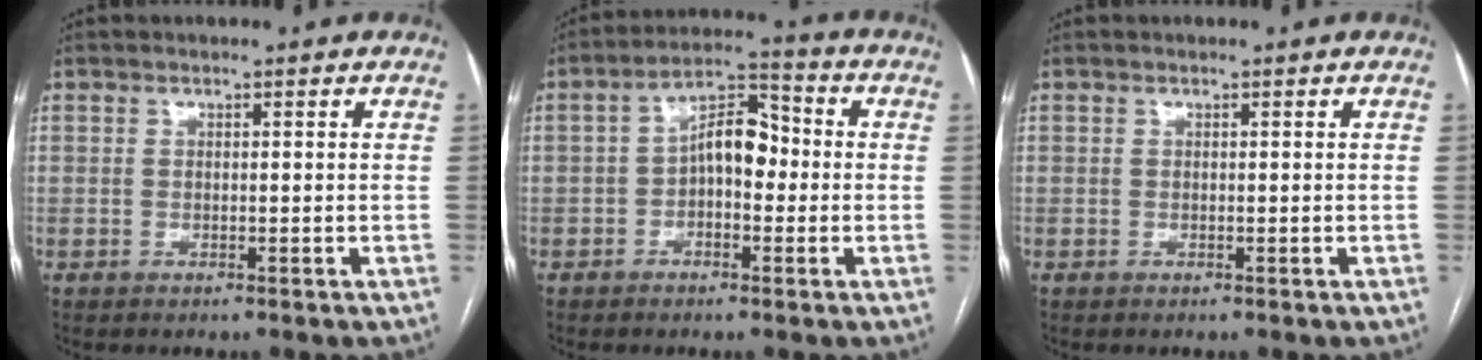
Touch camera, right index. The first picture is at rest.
{"total": 7.6, "force": [-0.5, 3.9, 6.5], "torque": [-0.109, 0.036, -0.014]}
{"total": 0.0}